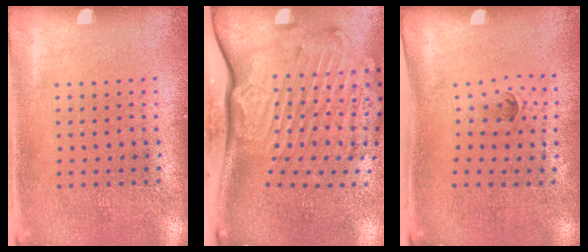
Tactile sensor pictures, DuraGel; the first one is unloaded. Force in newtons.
{"total": 3.4, "press": 2.4, "slide": 2.4}
{"total": 0.5, "press": 0.3, "slide": 0.4}